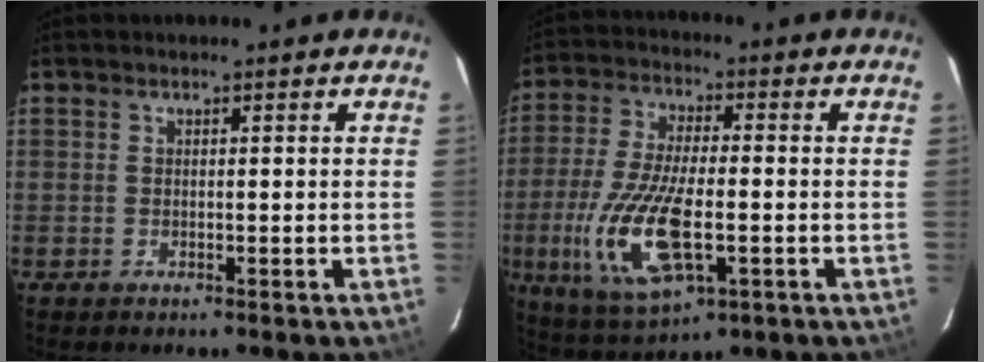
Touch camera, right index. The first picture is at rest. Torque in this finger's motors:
{"motor_torque": [2.14, 0.00, 1.05, 0.18]}